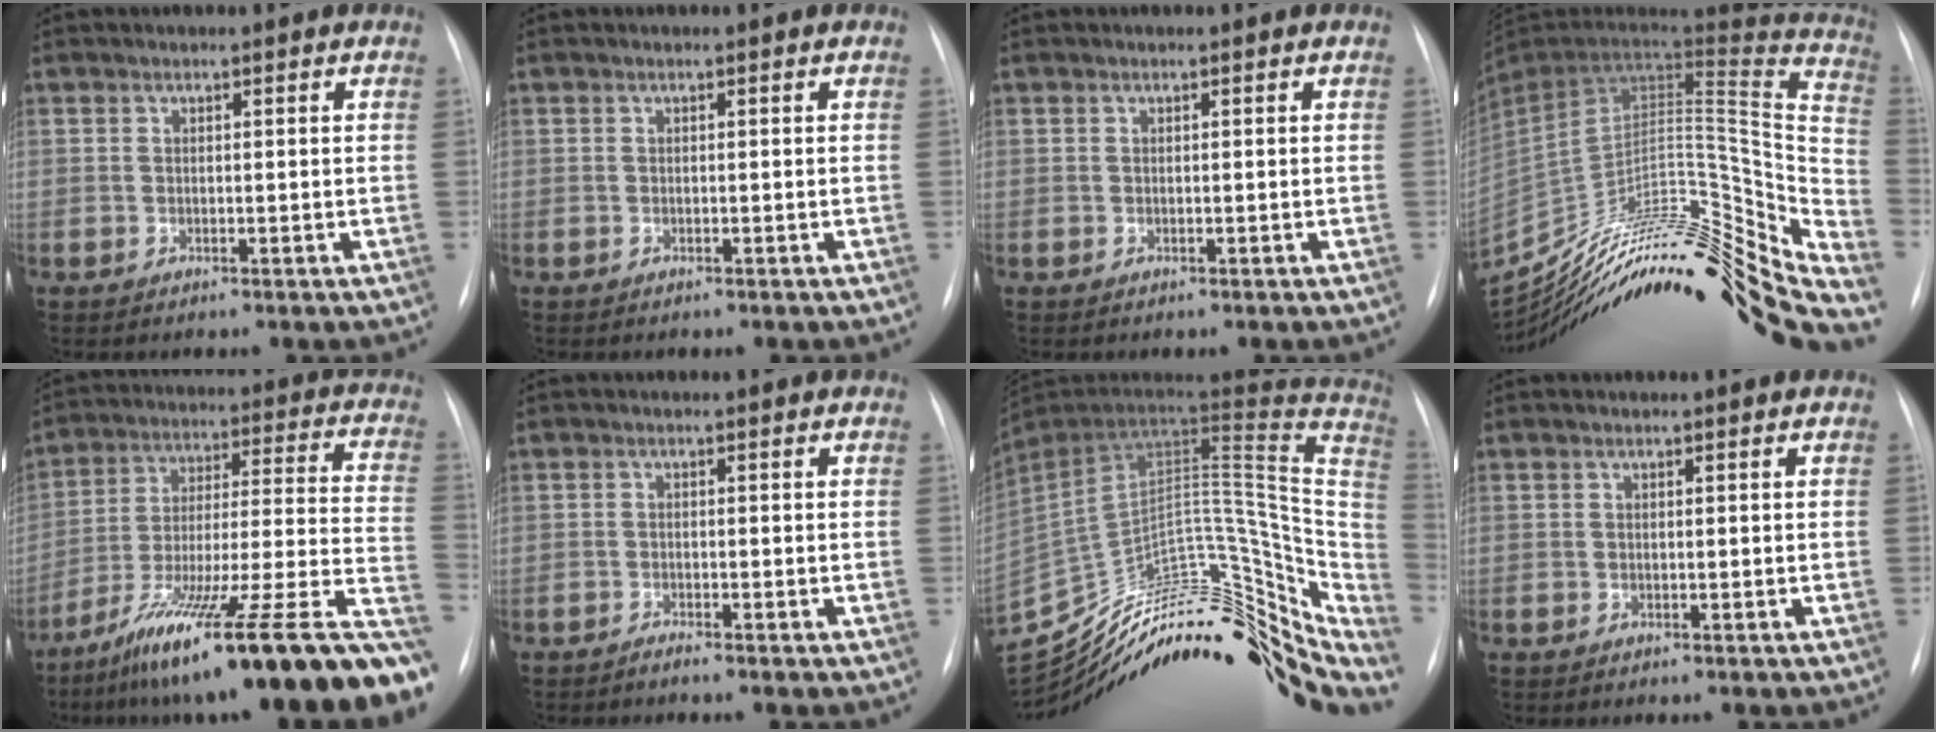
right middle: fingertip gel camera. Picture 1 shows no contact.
{"total": 0.0}
{"total": 0.0}
{"total": 35.7, "force": [-29.0, 4.9, 20.3], "torque": [-0.240, -0.015, -0.427]}
{"total": 27.8, "force": [-20.6, 0.8, 18.6], "torque": [-0.202, -0.004, -0.330]}
{"total": 0.8, "force": [-0.8, -0.1, 0.2], "torque": [-0.006, -0.001, -0.013]}
{"total": 35.4, "force": [-26.5, 13.8, 19.1], "torque": [-0.253, 0.012, -0.370]}
{"total": 0.0}